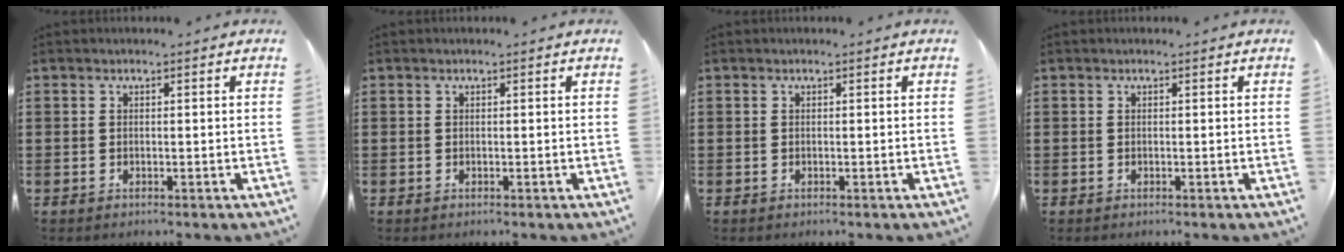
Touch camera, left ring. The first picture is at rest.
{"total": 0.0}
{"total": 0.0}
{"total": 0.0}